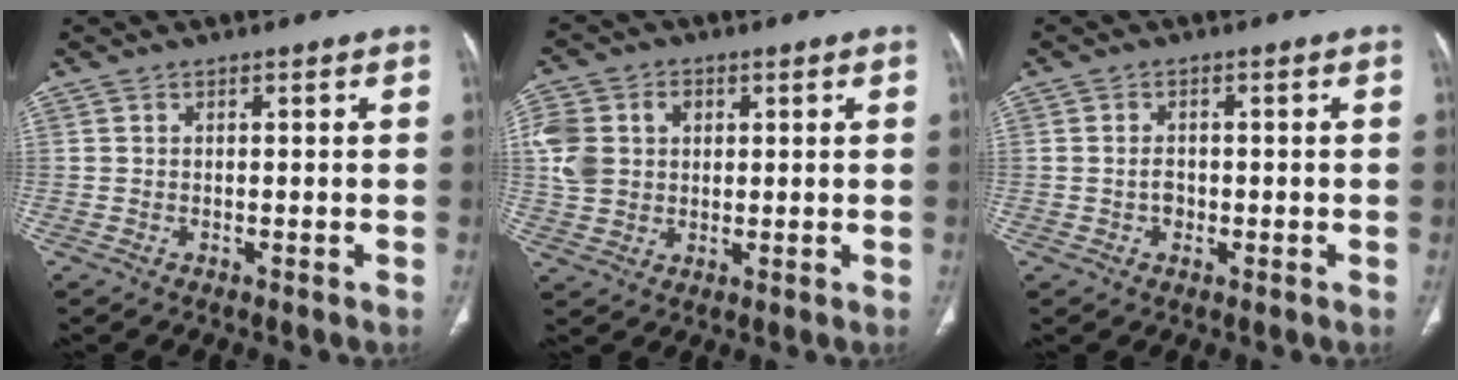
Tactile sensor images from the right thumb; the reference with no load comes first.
{"total": 10.3, "force": [1.9, 8.4, 5.8], "torque": [-0.117, 0.009, 0.038]}
{"total": 2.2, "force": [-0.4, 1.7, 1.3], "torque": [-0.019, 0.007, -0.008]}